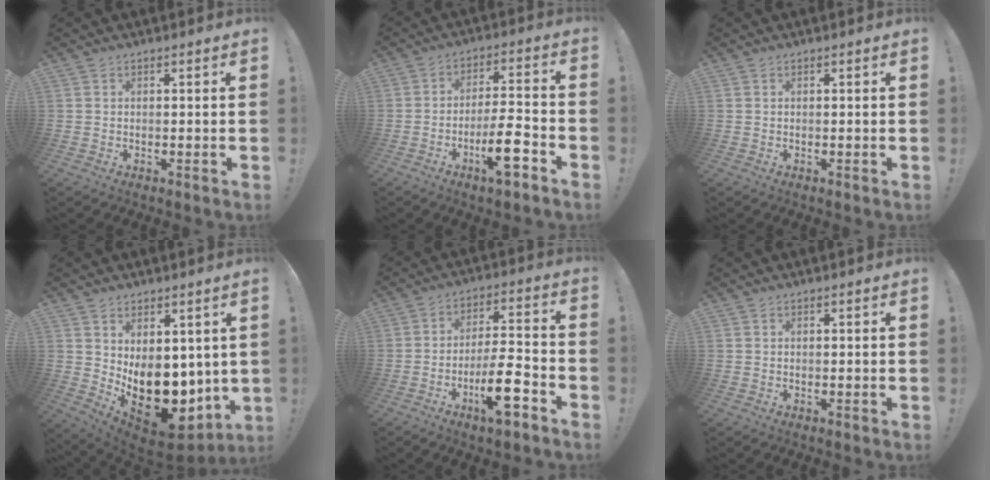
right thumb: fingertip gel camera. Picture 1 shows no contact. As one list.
[{"total": 11.8, "force": [-5.8, 3.0, 9.8], "torque": [-0.155, 0.026, -0.098]}, {"total": 0.0}, {"total": 15.3, "force": [-1.8, 10.8, 10.7], "torque": [-0.135, -0.012, -0.006]}, {"total": 13.5, "force": [-6.4, 4.1, 11.1], "torque": [-0.180, 0.036, -0.105]}, {"total": 0.0}]